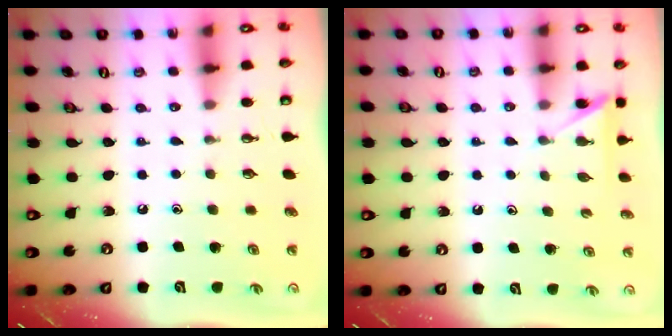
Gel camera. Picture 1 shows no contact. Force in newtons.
{"total": 3.7, "press": 3.7, "slide": 0.3}